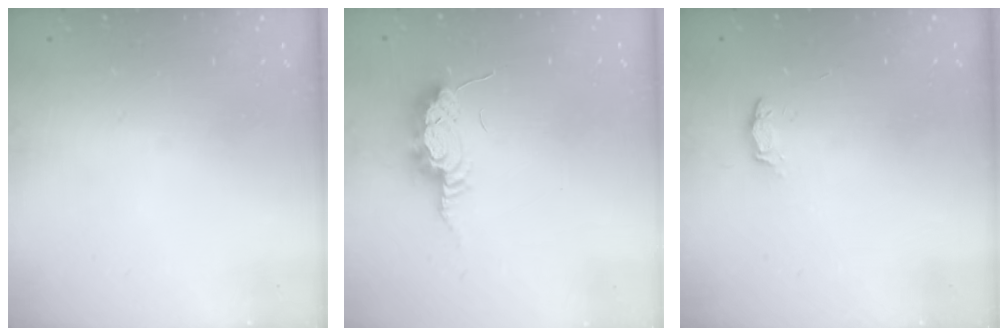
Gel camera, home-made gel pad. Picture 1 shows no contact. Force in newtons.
{"total": 8.7, "press": 8.7, "slide": 0.8}
{"total": 3.2, "press": 3.2, "slide": 0.5}